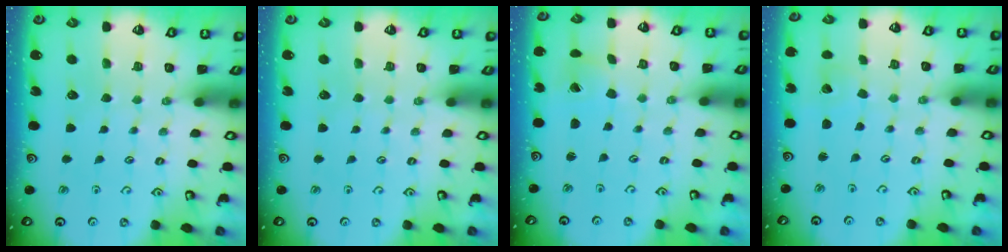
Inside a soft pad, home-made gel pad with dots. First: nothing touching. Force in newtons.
{"total": 0.0}
{"total": 1.6, "press": 1.5, "slide": 0.3}
{"total": 1.6, "press": 1.6, "slide": 0.2}